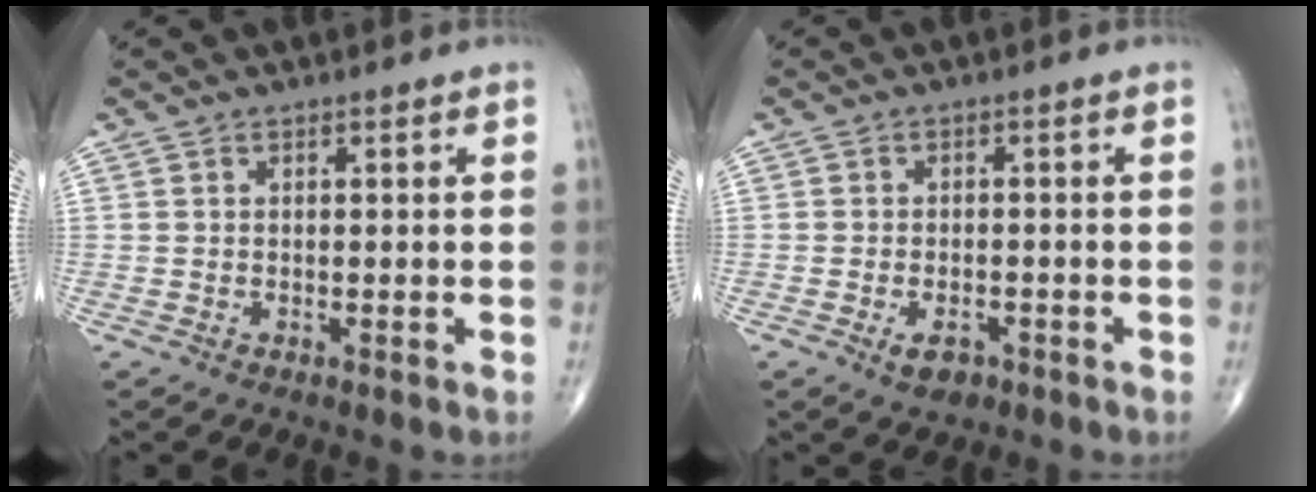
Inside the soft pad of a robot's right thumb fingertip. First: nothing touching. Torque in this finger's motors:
{"motor_torque": [-0.12, 0.12, 0.11, 0.26, 0.11]}